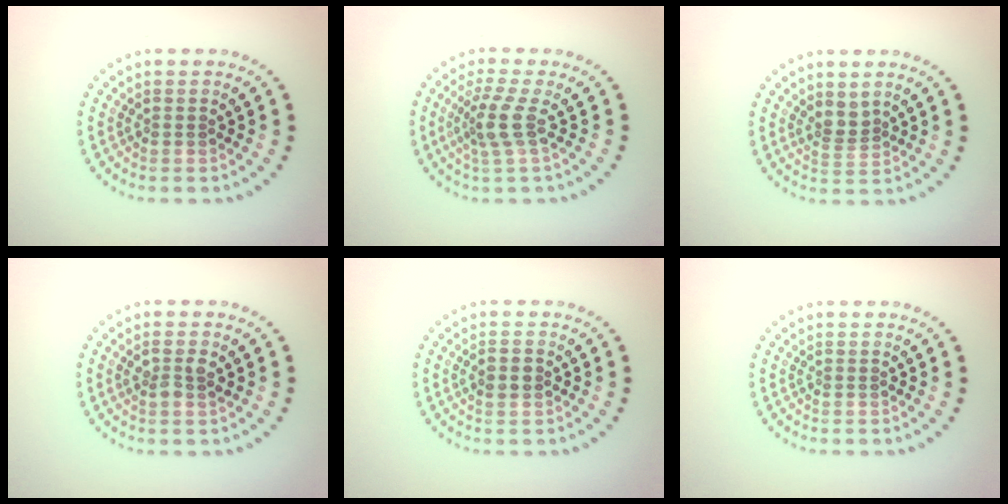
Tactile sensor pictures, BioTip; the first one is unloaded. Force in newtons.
{"total": 2.9, "press": 2.2, "slide": 1.8}
{"total": 1.6, "press": 1.1, "slide": 1.2}
{"total": 1.4, "press": 1.4, "slide": 0.4}
{"total": 1.5, "press": 1.5, "slide": 0.1}
{"total": 0.0}